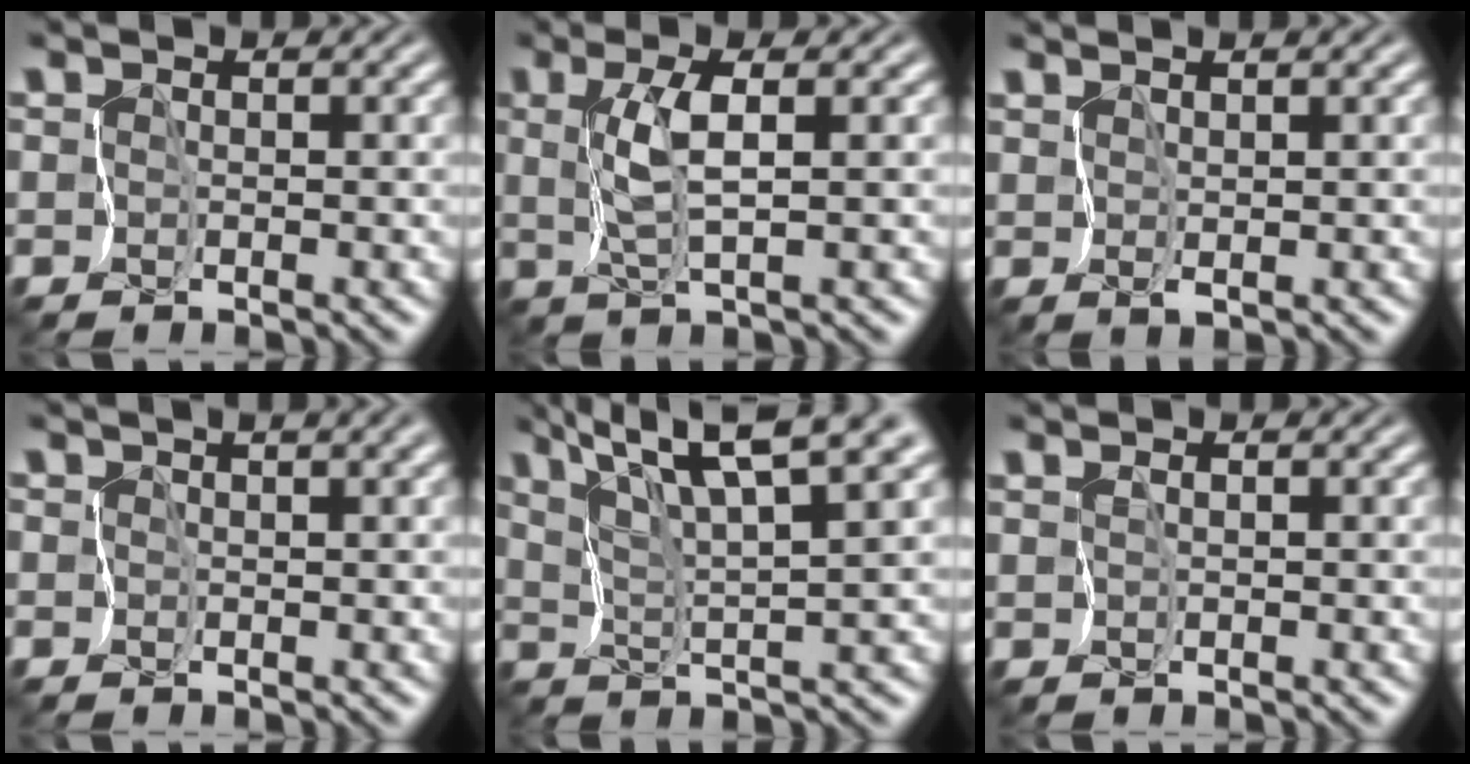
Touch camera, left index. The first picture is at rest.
{"total": 2.8, "force": [0.4, 0.4, 2.8], "torque": [-0.066, -0.006, 0.011]}
{"total": 2.9, "force": [2.0, 0.7, 1.9], "torque": [-0.036, 0.014, 0.025]}
{"total": 2.9, "force": [1.5, 1.1, 2.3], "torque": [-0.028, 0.006, 0.017]}
{"total": 7.9, "force": [5.4, 1.4, 5.6], "torque": [-0.092, 0.013, 0.078]}
{"total": 0.5, "force": [0.4, 0.1, 0.4], "torque": [-0.009, -0.001, 0.010]}